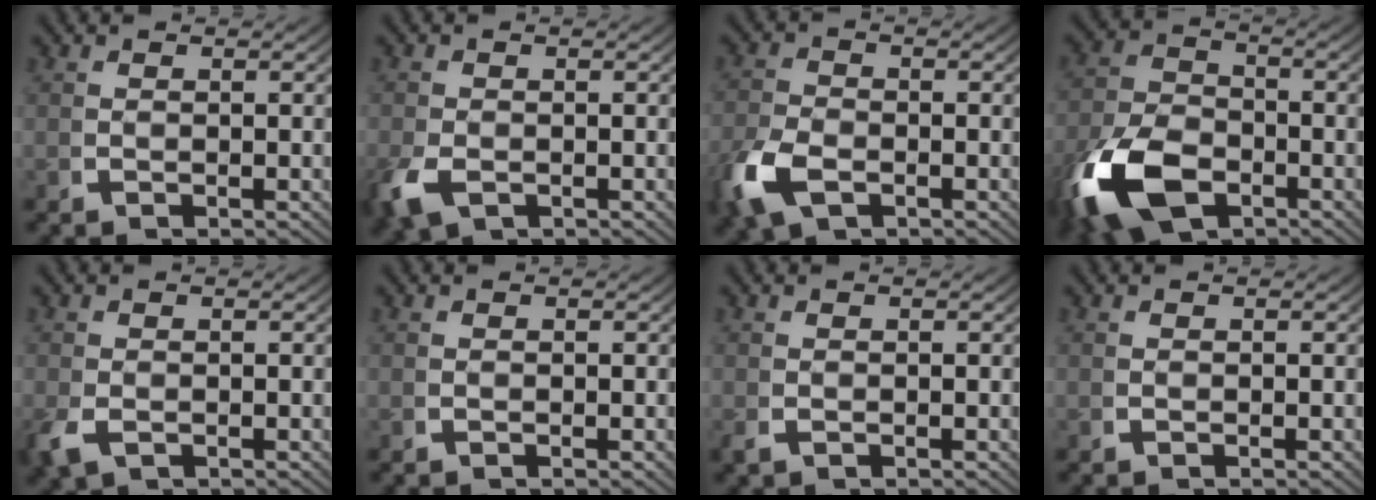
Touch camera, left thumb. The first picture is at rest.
{"total": 3.4, "force": [-1.6, 2.3, 1.9], "torque": [-0.050, -0.014, -0.021]}
{"total": 4.8, "force": [-2.2, 3.0, 3.0], "torque": [-0.083, -0.011, -0.037]}
{"total": 9.8, "force": [-4.2, 6.1, 6.4], "torque": [-0.142, -0.031, -0.061]}
{"total": 2.2, "force": [-0.9, 1.5, 1.2], "torque": [-0.036, -0.010, -0.009]}
{"total": 0.0}
{"total": 0.6, "force": [-0.3, 0.5, 0.3], "torque": [-0.011, -0.004, -0.002]}
{"total": 0.0}